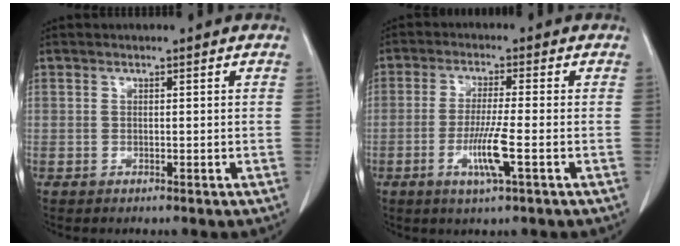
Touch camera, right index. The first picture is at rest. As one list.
[{"total": 6.3, "force": [-2.1, -0.2, 5.9], "torque": [-0.114, -0.014, -0.040]}]